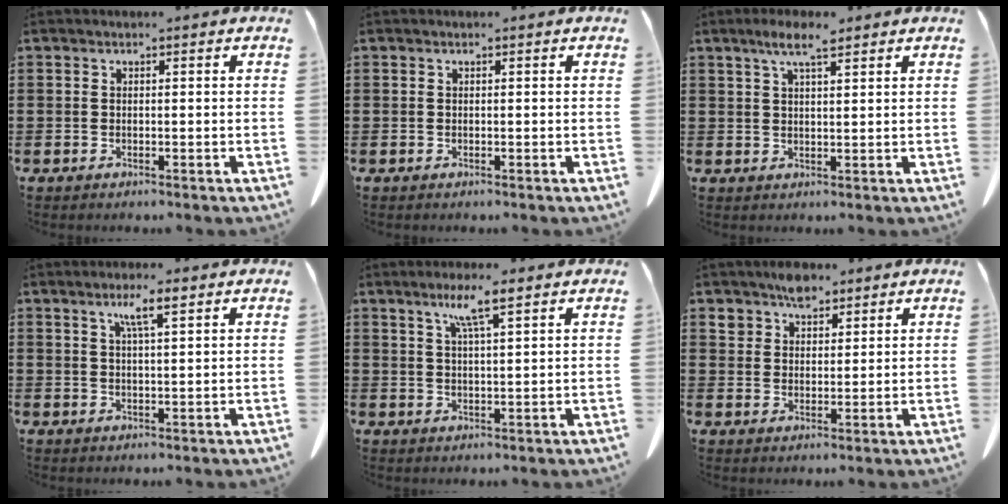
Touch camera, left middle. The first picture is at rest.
{"total": 0.0}
{"total": 4.7, "force": [3.0, 1.0, 3.5], "torque": [-0.074, 0.005, 0.052]}
{"total": 3.8, "force": [2.3, 0.4, 3.1], "torque": [-0.057, 0.002, 0.036]}
{"total": 5.3, "force": [3.5, 0.2, 4.0], "torque": [-0.089, 0.003, 0.057]}
{"total": 4.7, "force": [3.7, 2.8, 1.1], "torque": [-0.019, 0.003, 0.068]}